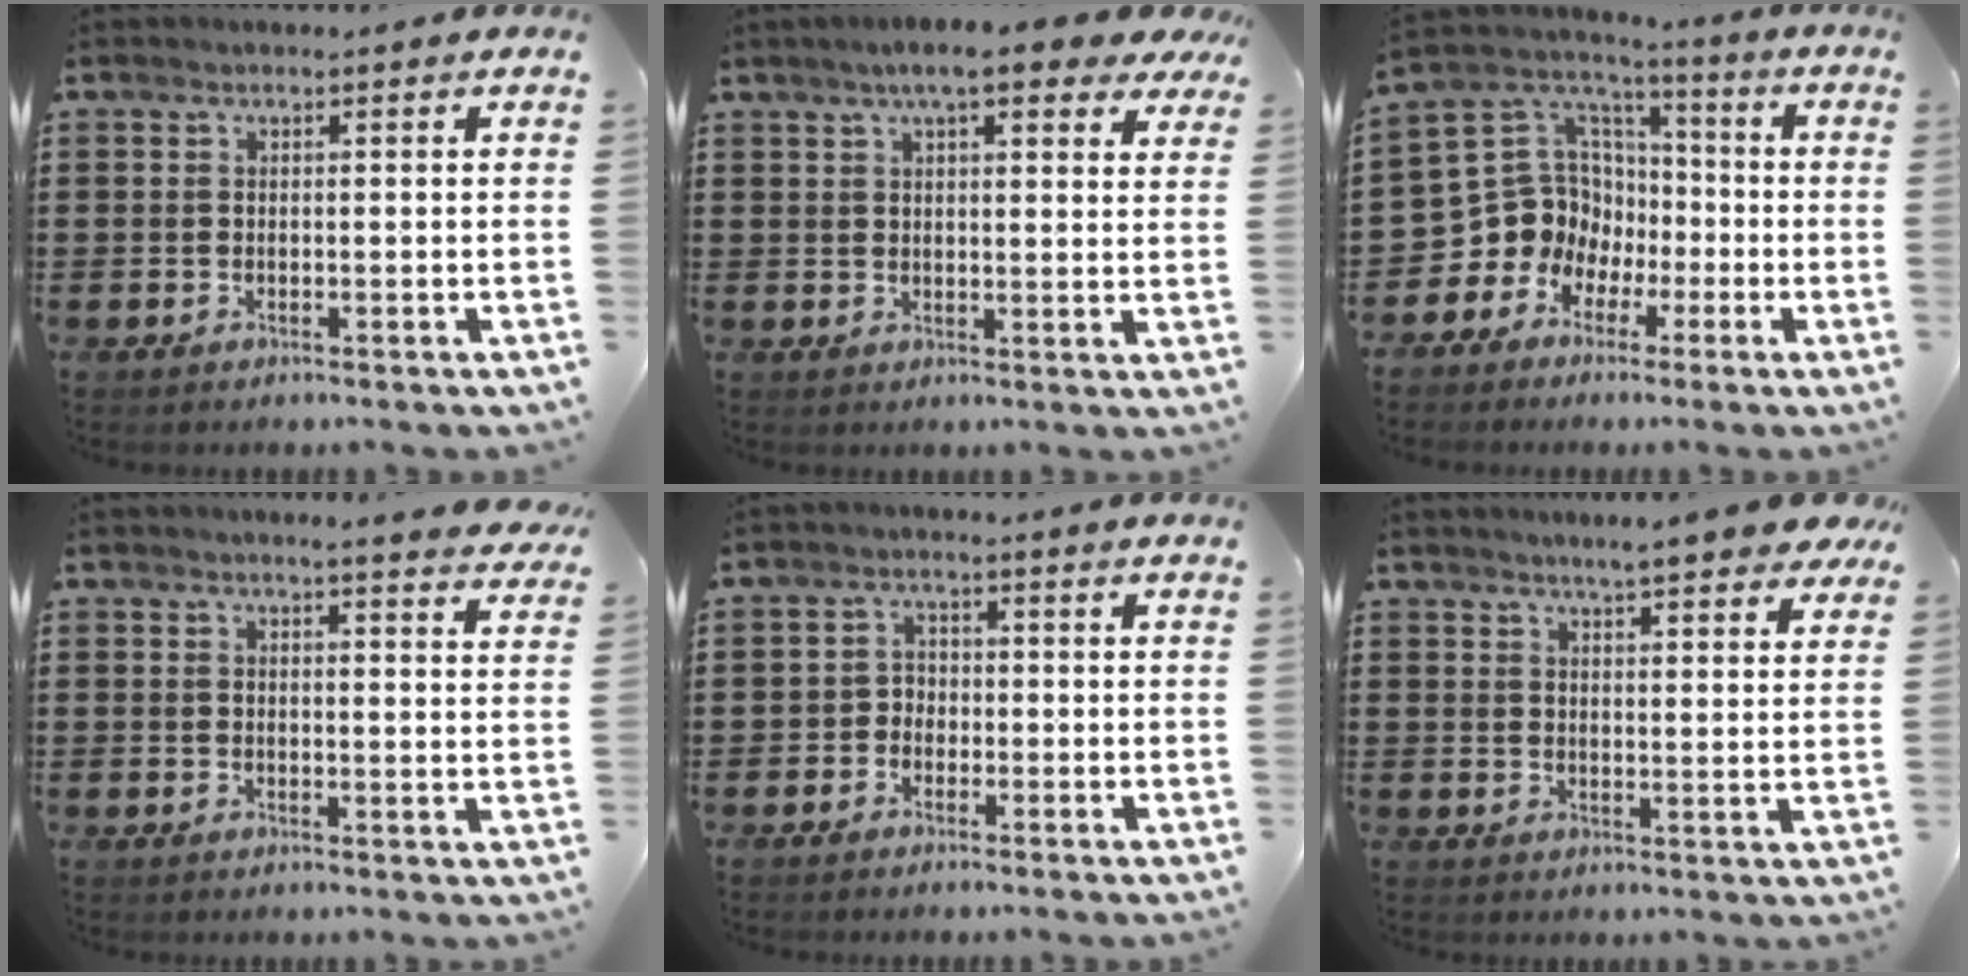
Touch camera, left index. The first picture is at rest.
{"total": 7.2, "force": [5.4, 1.2, 4.6], "torque": [-0.086, -0.006, 0.094]}
{"total": 10.1, "force": [-1.4, 9.8, 2.1], "torque": [-0.101, -0.023, -0.021]}
{"total": 3.1, "force": [2.9, -0.5, 0.9], "torque": [-0.019, -0.011, 0.052]}
{"total": 2.1, "force": [-1.3, 1.6, 0.3], "torque": [-0.014, 0.007, -0.031]}
{"total": 5.3, "force": [4.8, -0.1, 2.2], "torque": [-0.052, -0.016, 0.083]}